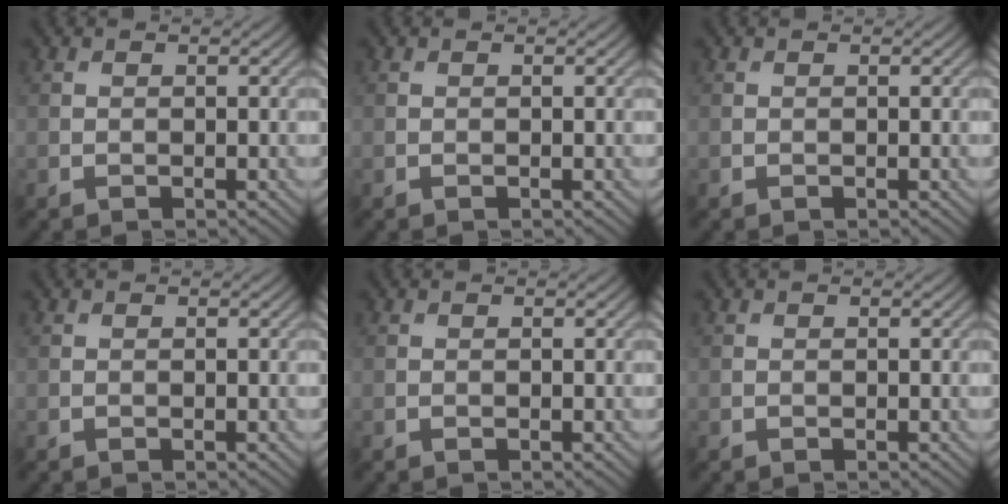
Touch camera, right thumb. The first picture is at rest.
{"total": 0.0}
{"total": 0.0}
{"total": 0.0}
{"total": 0.0}
{"total": 0.0}